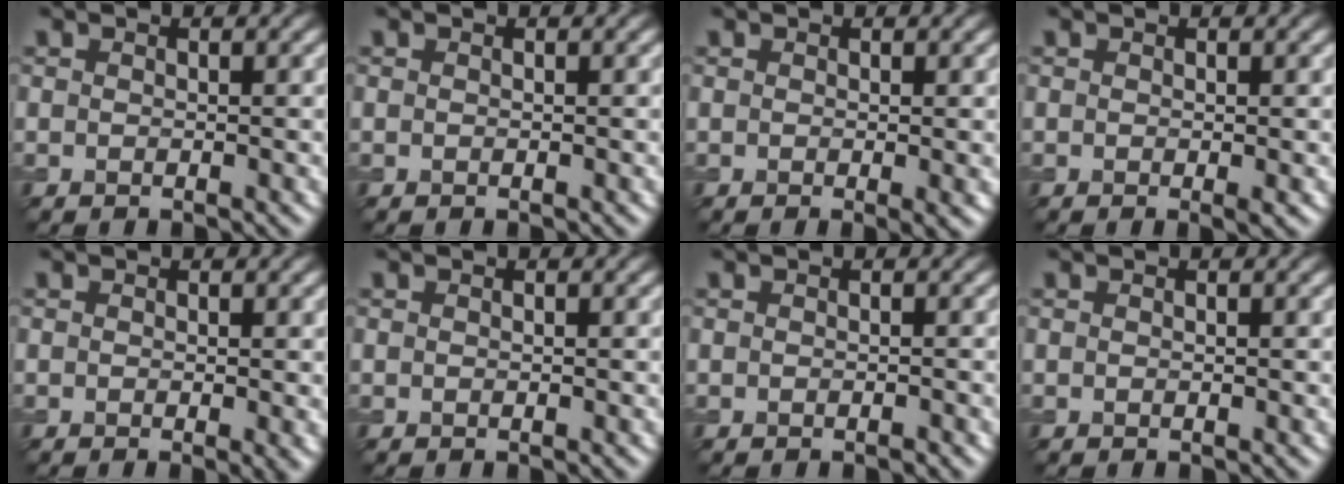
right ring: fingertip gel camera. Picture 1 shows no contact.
{"total": 0.0}
{"total": 1.3, "force": [-0.1, 0.2, 1.2], "torque": [-0.015, -0.004, -0.003]}
{"total": 0.7, "force": [-0.1, 0.0, 0.7], "torque": [-0.011, -0.005, -0.002]}
{"total": 1.3, "force": [-0.3, 0.2, 1.3], "torque": [-0.017, -0.008, -0.005]}
{"total": 0.0}
{"total": 0.6, "force": [-0.4, 0.1, 0.4], "torque": [-0.004, 0.000, -0.006]}
{"total": 0.0}